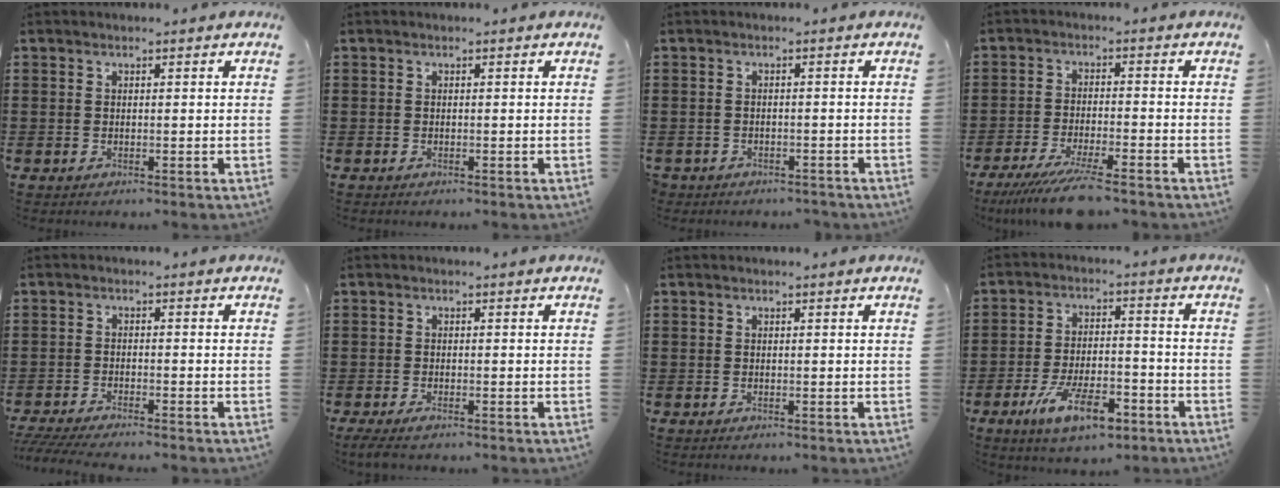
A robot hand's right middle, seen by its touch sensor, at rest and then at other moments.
{"total": 0.0}
{"total": 1.5, "force": [-1.5, 0.4, -0.1], "torque": [-0.003, 0.002, -0.034]}
{"total": 6.7, "force": [-5.5, 0.1, 3.7], "torque": [-0.078, -0.019, -0.102]}
{"total": 3.0, "force": [-2.8, -0.1, 1.0], "torque": [-0.031, -0.011, -0.061]}
{"total": 1.2, "force": [-0.9, 0.2, 0.8], "torque": [-0.016, -0.003, -0.016]}
{"total": 0.0}
{"total": 9.5, "force": [-5.8, 3.3, 6.8], "torque": [-0.136, 0.003, -0.105]}